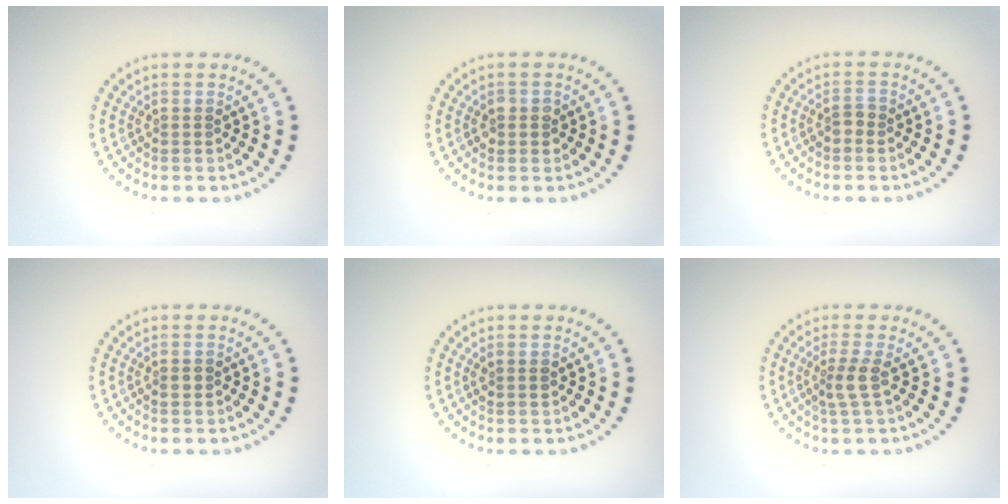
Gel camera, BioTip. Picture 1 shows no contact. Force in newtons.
{"total": 1.4, "press": 1.4, "slide": 0.3}
{"total": 1.0, "press": 1.0, "slide": 0.2}
{"total": 1.2, "press": 1.2, "slide": 0.1}
{"total": 0.9, "press": 0.8, "slide": 0.3}
{"total": 2.1, "press": 1.6, "slide": 1.4}